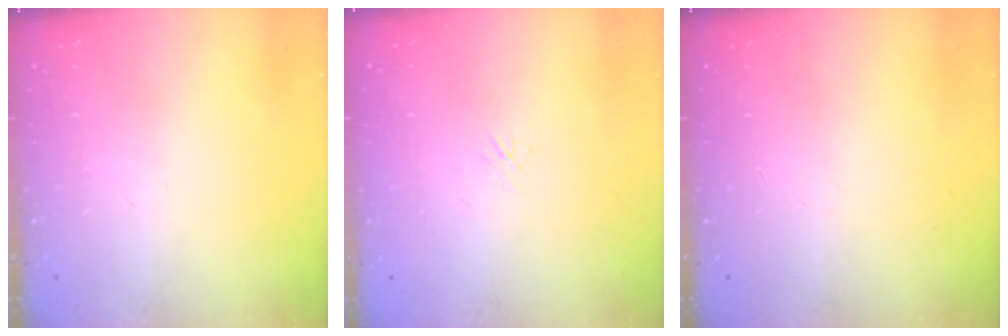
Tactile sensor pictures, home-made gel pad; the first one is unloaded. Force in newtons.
{"total": 1.1, "press": 1.0, "slide": 0.3}
{"total": 0.0}